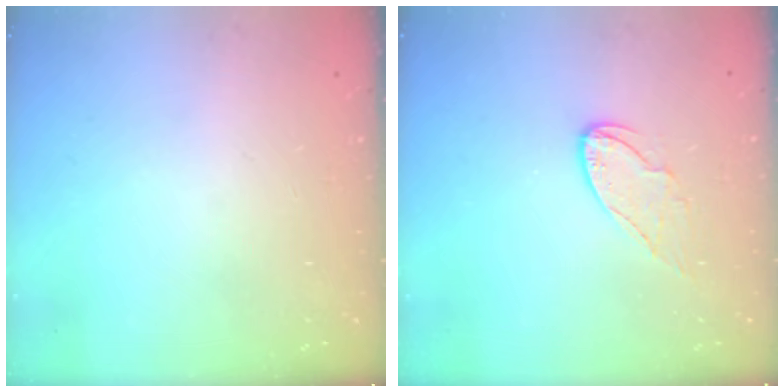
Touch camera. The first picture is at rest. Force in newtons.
{"total": 7.1, "press": 7.1, "slide": 0.1}